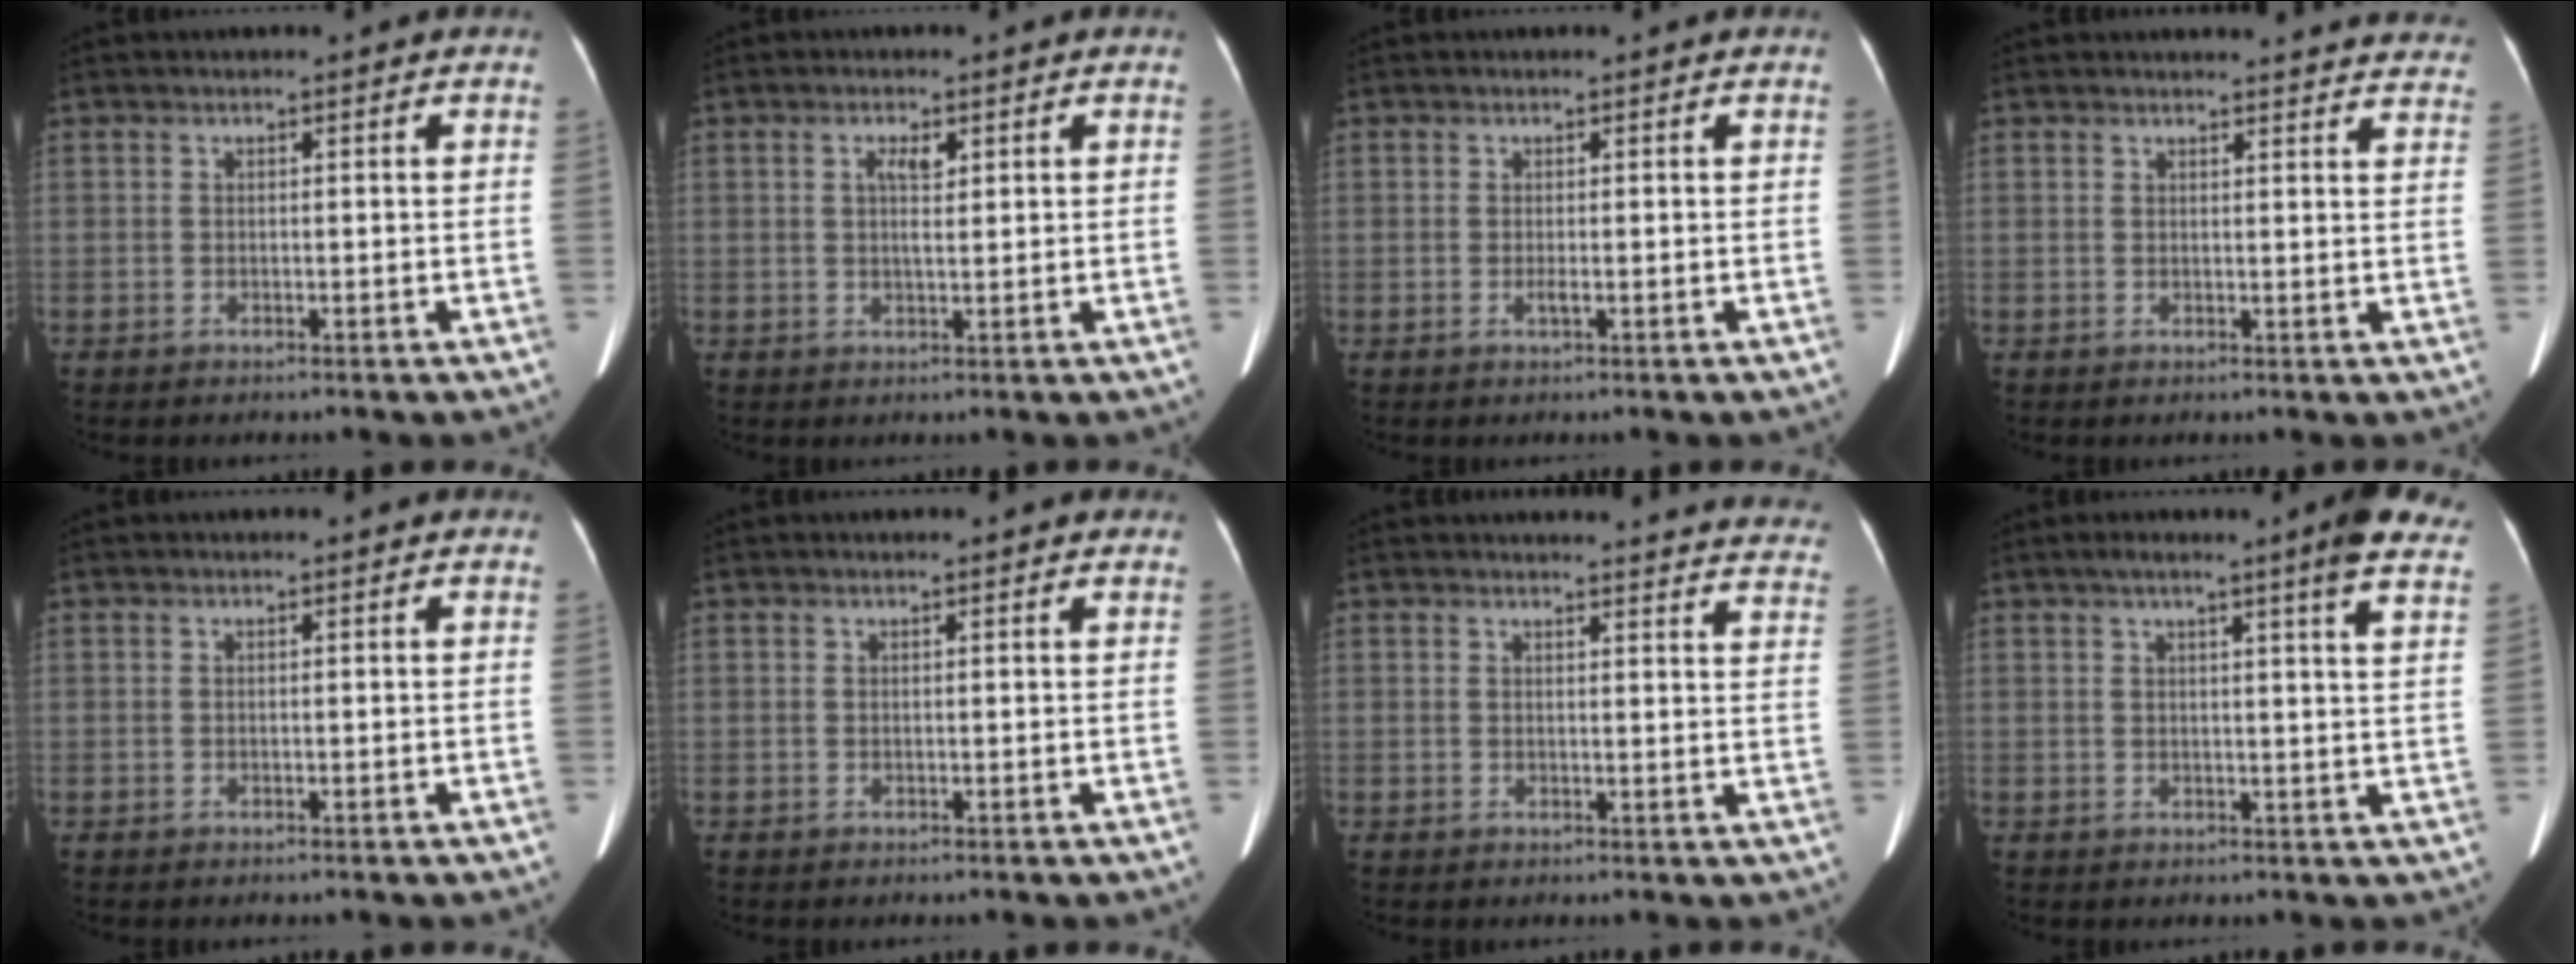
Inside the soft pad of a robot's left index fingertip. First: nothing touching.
{"total": 2.4, "force": [0.9, 0.7, 2.1], "torque": [-0.042, 0.005, 0.015]}
{"total": 0.8, "force": [-0.4, 0.0, 0.7], "torque": [-0.015, -0.006, -0.003]}
{"total": 16.9, "force": [16.4, 2.7, 3.2], "torque": [-0.015, -0.045, 0.163]}
{"total": 0.0}
{"total": 1.5, "force": [1.4, 0.4, 0.5], "torque": [-0.012, 0.007, 0.011]}
{"total": 21.5, "force": [20.9, 3.1, 3.8], "torque": [-0.029, -0.079, 0.214]}
{"total": 10.6, "force": [7.8, 0.1, 7.1], "torque": [-0.084, 0.003, 0.077]}